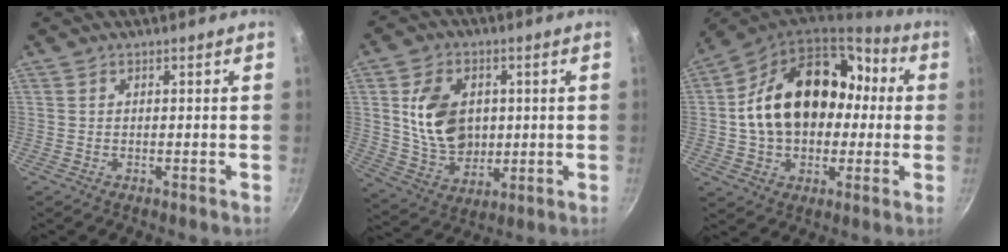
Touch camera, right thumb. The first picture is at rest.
{"total": 14.0, "force": [2.1, 10.3, 9.2], "torque": [-0.138, -0.009, 0.046]}
{"total": 23.1, "force": [1.6, 16.7, 15.9], "torque": [-0.238, 0.054, 0.030]}